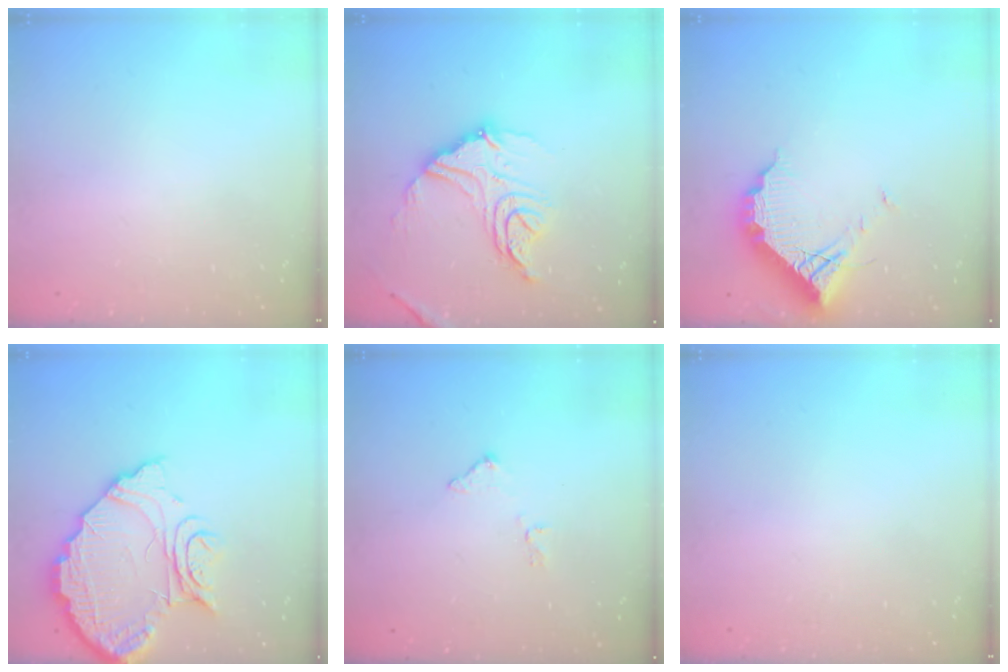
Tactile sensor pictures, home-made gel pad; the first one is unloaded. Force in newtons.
{"total": 16.5, "press": 16.4, "slide": 1.6}
{"total": 13.0, "press": 13.0, "slide": 1.0}
{"total": 15.7, "press": 15.7, "slide": 1.0}
{"total": 8.1, "press": 8.1, "slide": 0.4}
{"total": 0.0}